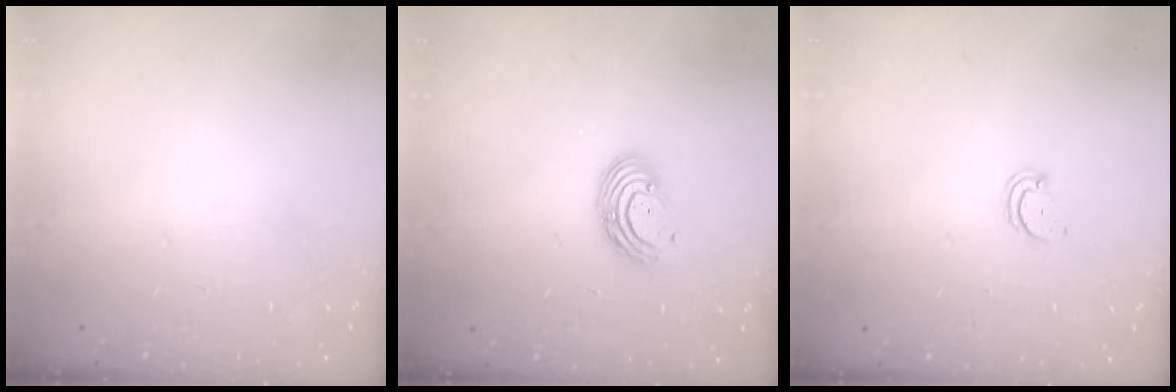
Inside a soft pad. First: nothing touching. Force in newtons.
{"total": 7.1, "press": 7.0, "slide": 1.3}
{"total": 2.5, "press": 2.5, "slide": 0.3}